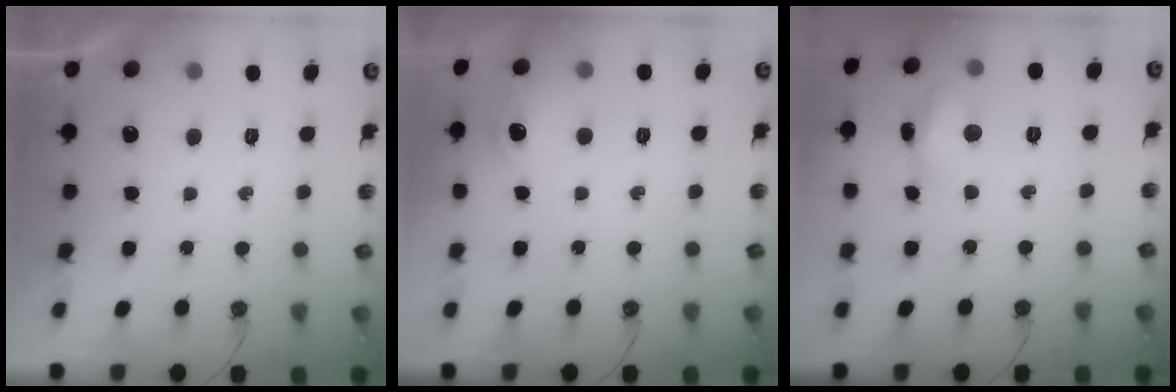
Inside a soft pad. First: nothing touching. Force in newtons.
{"total": 7.9, "press": 7.8, "slide": 1.0}
{"total": 8.0, "press": 8.0, "slide": 0.5}